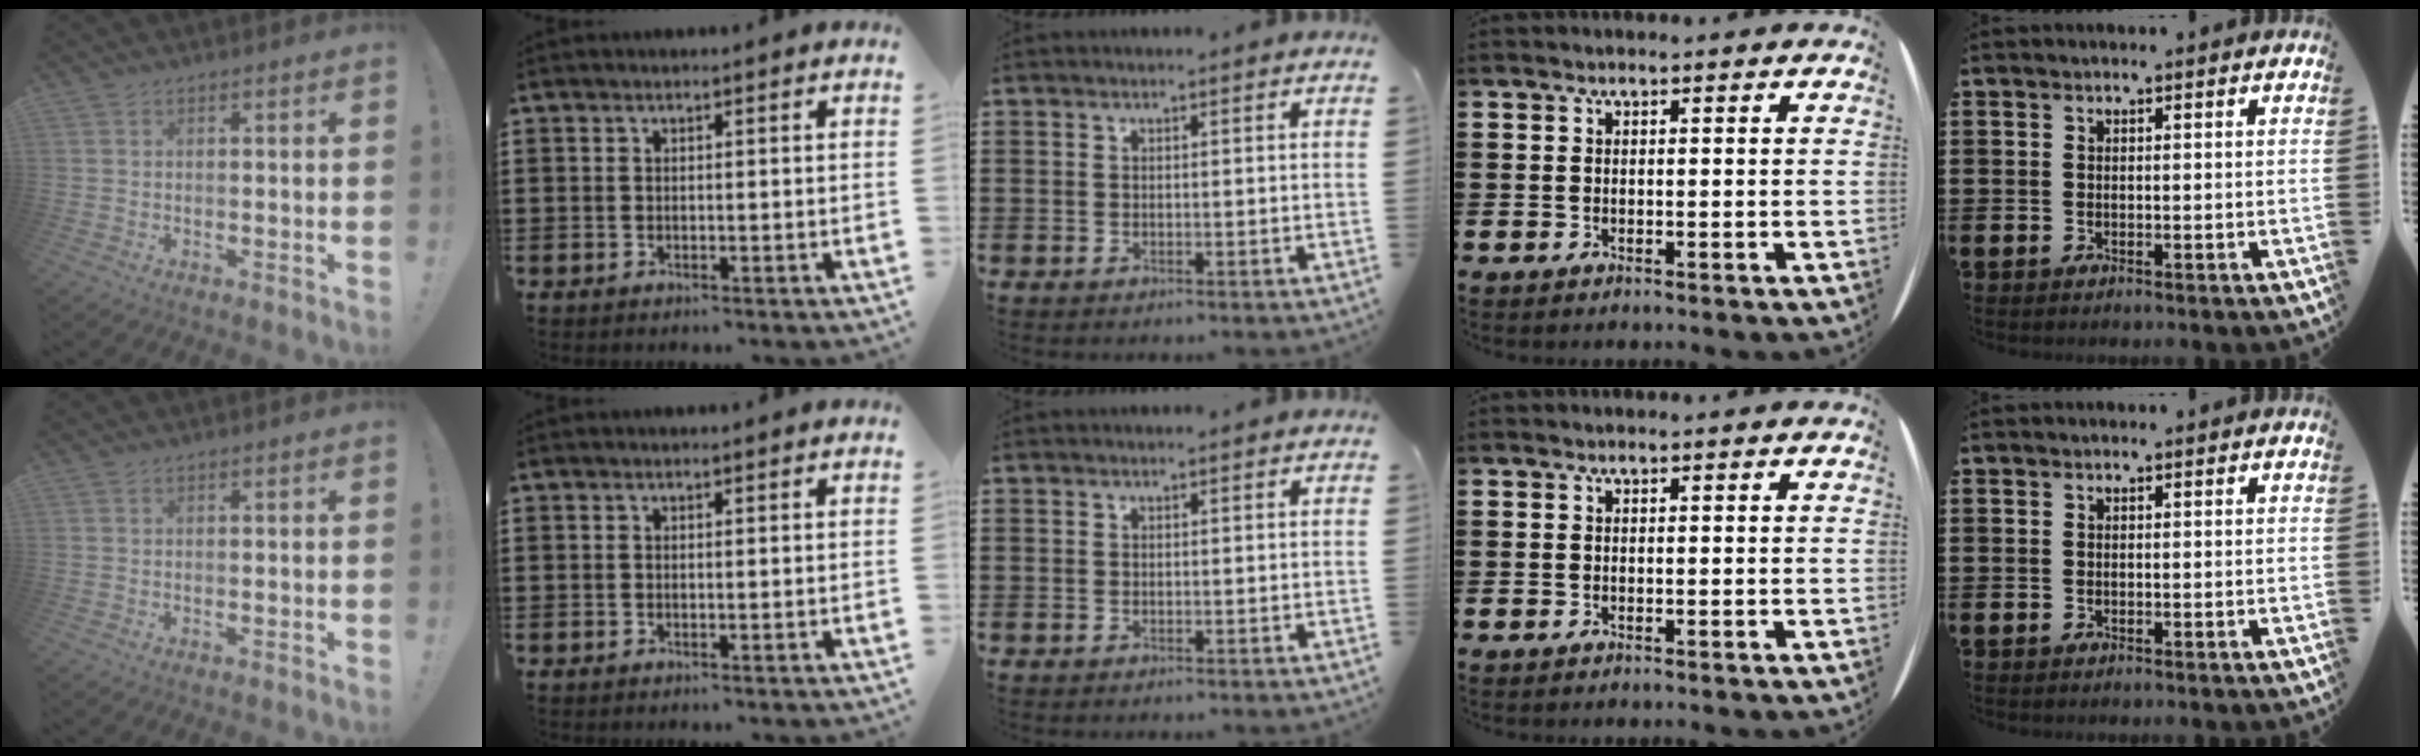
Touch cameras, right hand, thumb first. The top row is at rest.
{}